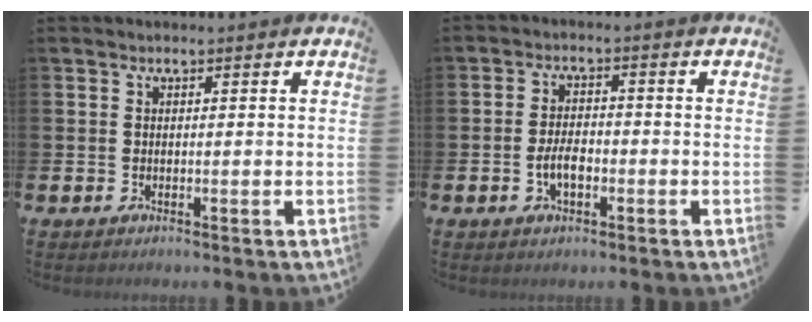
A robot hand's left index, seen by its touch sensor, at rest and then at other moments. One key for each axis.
{"total": 3.5, "fx": -1.0, "fy": 1.8, "fz": 2.8, "tx": -0.041, "ty": 0.002, "tz": -0.021}